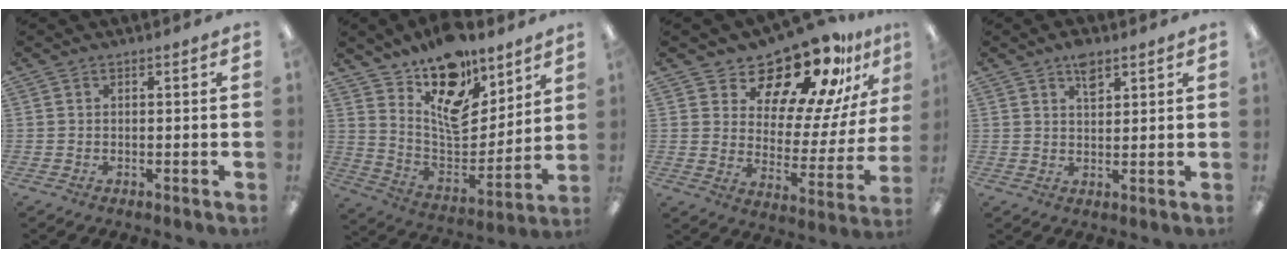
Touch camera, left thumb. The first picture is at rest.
{"total": 17.6, "force": [12.1, 9.2, 8.9], "torque": [-0.138, -0.093, 0.218]}
{"total": 18.7, "force": [15.3, 6.6, 8.3], "torque": [-0.131, -0.124, 0.255]}
{"total": 4.4, "force": [2.9, 2.1, 2.6], "torque": [-0.033, -0.010, 0.048]}